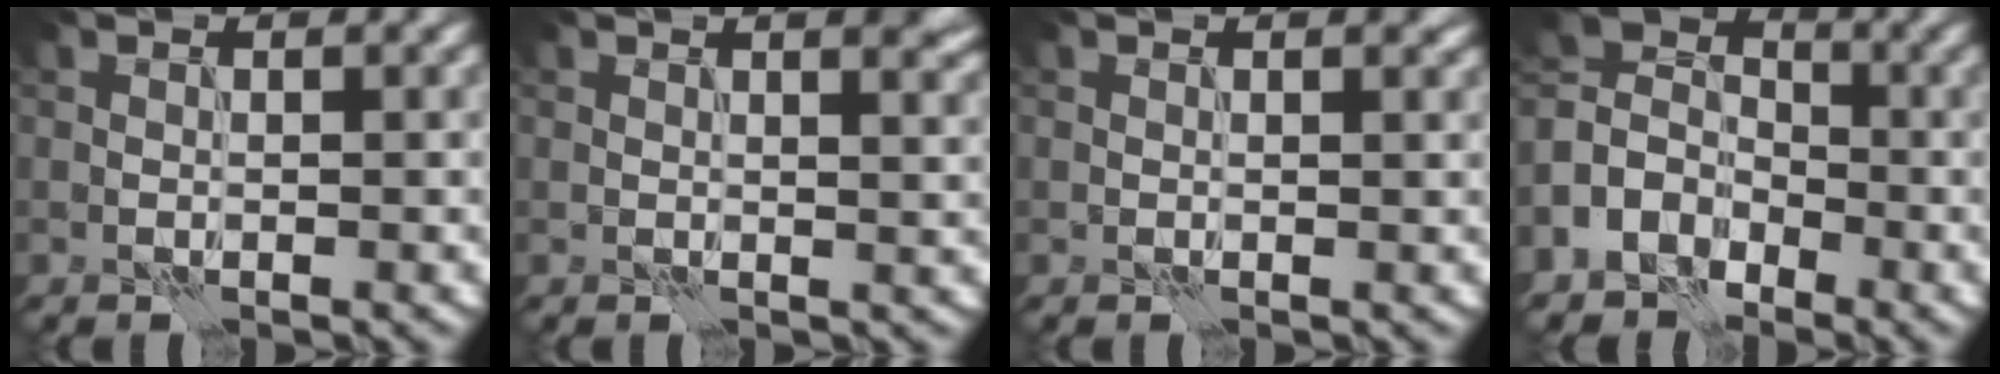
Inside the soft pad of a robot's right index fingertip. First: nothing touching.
{"total": 6.6, "force": [3.7, 3.0, 4.6], "torque": [-0.020, 0.037, 0.026]}
{"total": 2.0, "force": [1.3, 0.9, 1.3], "torque": [-0.009, 0.007, 0.009]}
{"total": 5.9, "force": [-3.7, 4.4, 1.4], "torque": [-0.031, 0.004, -0.081]}